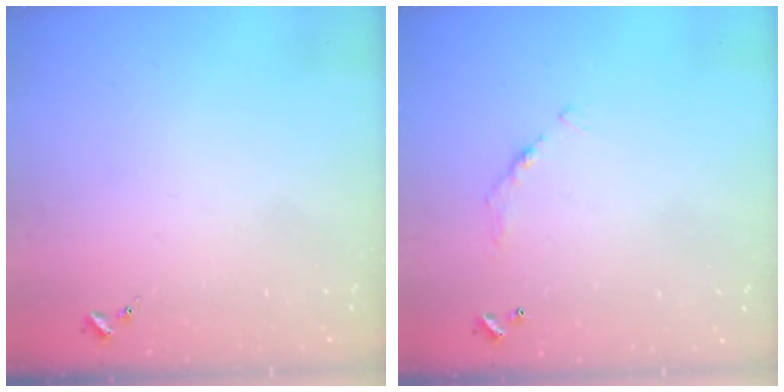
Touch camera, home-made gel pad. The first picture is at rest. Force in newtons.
{"total": 6.8, "press": 6.8, "slide": 0.5}